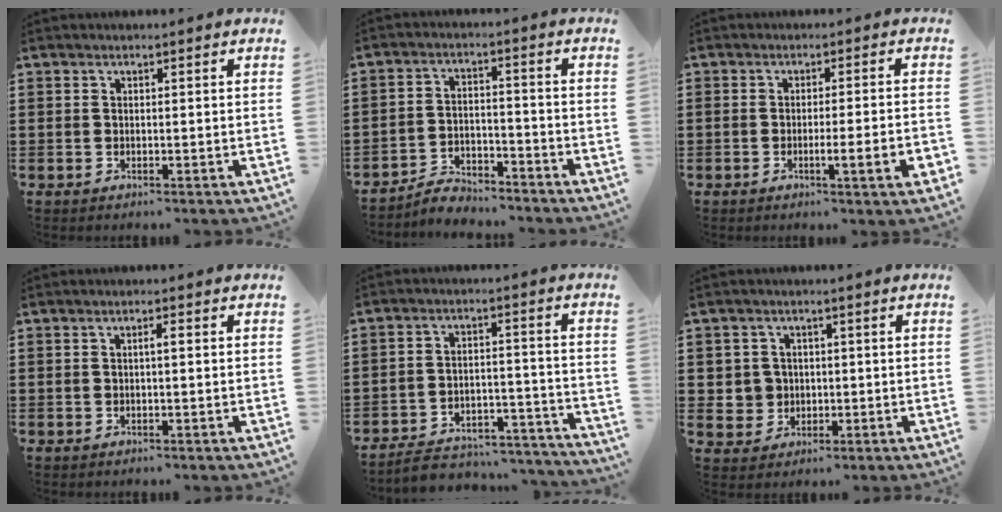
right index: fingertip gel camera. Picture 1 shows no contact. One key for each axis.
{"total": 4.3, "fx": -4.2, "fy": 0.8, "fz": 0.5, "tx": -0.012, "ty": 0.011, "tz": -0.086}
{"total": 3.8, "fx": -1.5, "fy": -0.1, "fz": 3.5, "tx": -0.054, "ty": -0.012, "tz": -0.024}
{"total": 1.0, "fx": 0.0, "fy": 0.1, "fz": 1.0, "tx": -0.018, "ty": 0.000, "tz": -0.001}
{"total": 5.2, "fx": -4.9, "fy": 1.3, "fz": 1.1, "tx": -0.019, "ty": 0.012, "tz": -0.097}
{"total": 3.6, "fx": 0.0, "fy": 3.6, "fz": 0.4, "tx": -0.028, "ty": 0.010, "tz": -0.002}